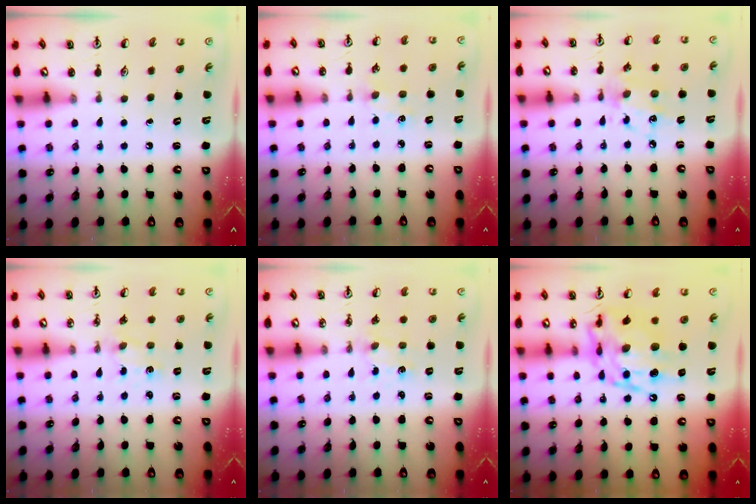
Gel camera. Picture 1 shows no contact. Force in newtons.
{"total": 1.1, "press": 1.0, "slide": 0.2}
{"total": 9.0, "press": 9.0, "slide": 0.6}
{"total": 1.3, "press": 1.2, "slide": 0.4}
{"total": 1.3, "press": 1.2, "slide": 0.4}
{"total": 15.2, "press": 15.1, "slide": 1.2}